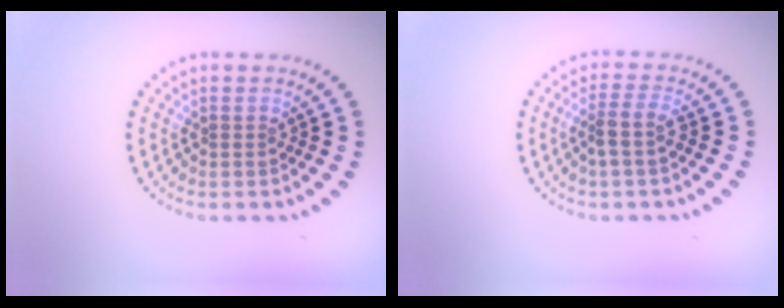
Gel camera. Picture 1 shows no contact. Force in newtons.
{"total": 2.1, "press": 1.5, "slide": 1.4}